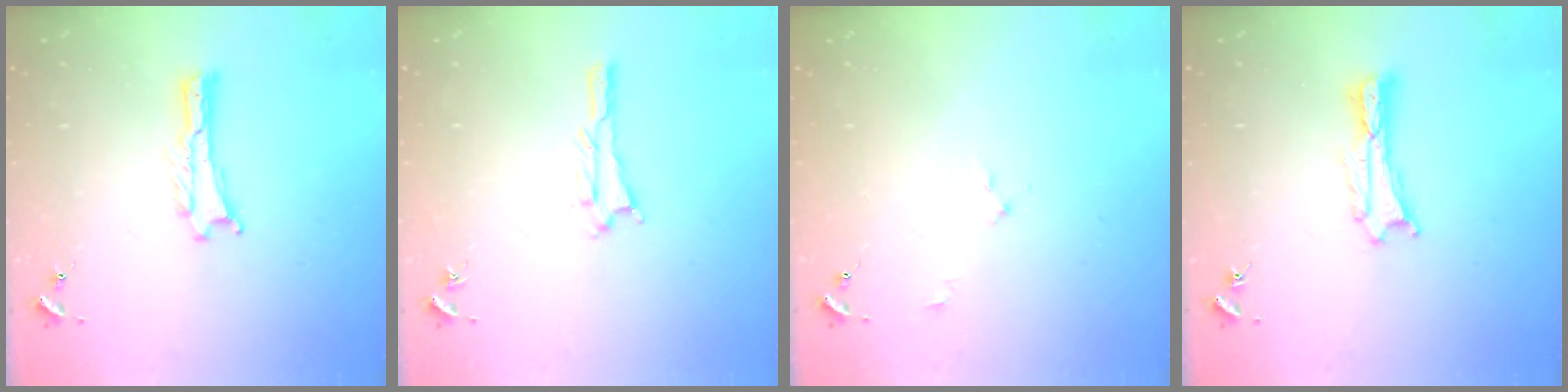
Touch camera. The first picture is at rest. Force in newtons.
{"total": 1.1, "press": 1.1, "slide": 0.1}
{"total": 2.2, "press": 2.2, "slide": 0.2}
{"total": 0.6, "press": 0.6, "slide": 0.2}